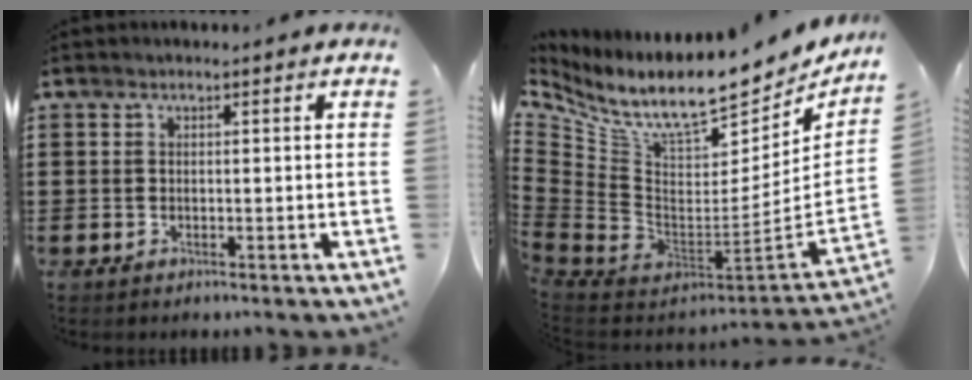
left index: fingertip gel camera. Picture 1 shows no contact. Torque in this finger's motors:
{"motor_torque": [1.10, -1.04, 0.43, 0.07]}